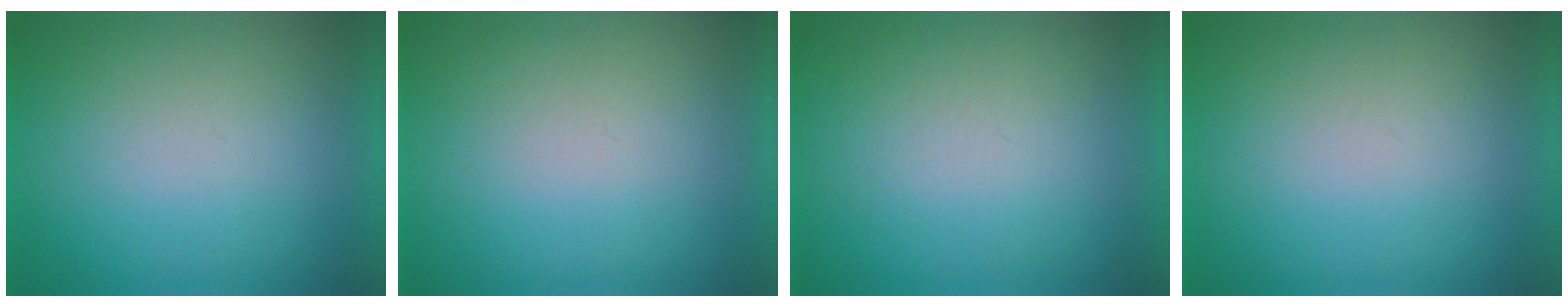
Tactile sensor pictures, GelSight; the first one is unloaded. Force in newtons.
{"total": 2.0}
{"total": 3.5}
{"total": 1.1}